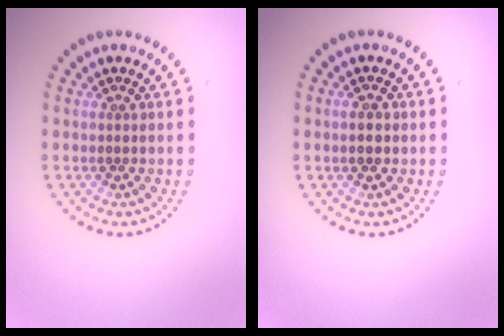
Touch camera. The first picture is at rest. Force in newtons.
{"total": 2.1, "press": 2.1, "slide": 0.1}